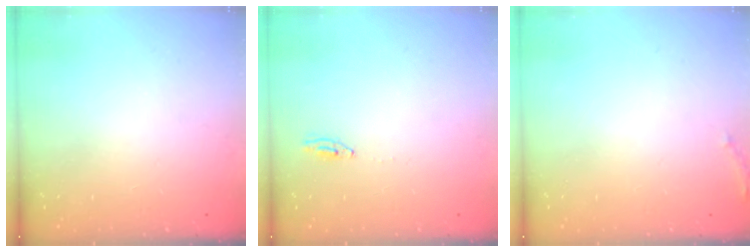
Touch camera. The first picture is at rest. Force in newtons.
{"total": 2.0, "press": 2.0, "slide": 0.2}
{"total": 5.6, "press": 5.3, "slide": 1.7}